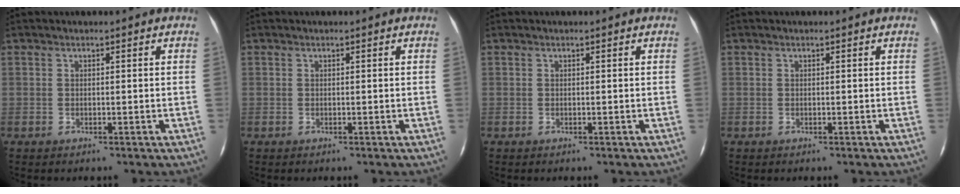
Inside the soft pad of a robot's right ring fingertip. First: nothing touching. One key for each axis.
{"total": 0.0}
{"total": 0.0}
{"total": 0.0}